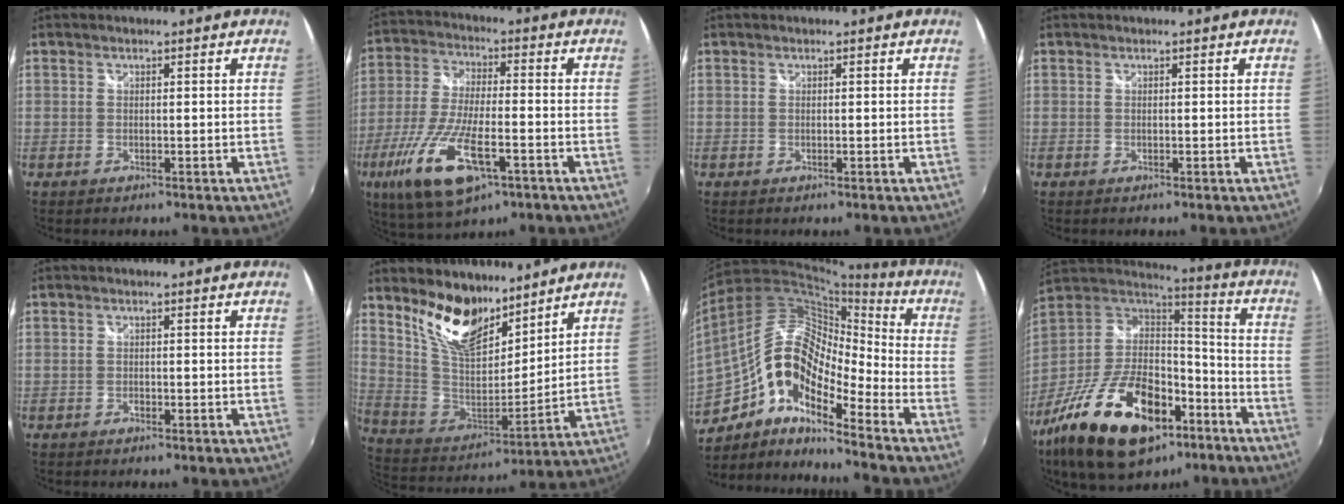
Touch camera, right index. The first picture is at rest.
{"total": 16.7, "force": [-7.8, 5.8, 13.6], "torque": [-0.290, -0.035, -0.144]}
{"total": 0.0}
{"total": 0.0}
{"total": 0.6, "force": [-0.4, 0.4, 0.2], "torque": [-0.004, -0.003, -0.009]}
{"total": 15.3, "force": [11.0, 6.7, 8.2], "torque": [-0.162, -0.005, 0.213]}
{"total": 17.8, "force": [-7.8, 7.8, 13.9], "torque": [-0.243, 0.002, -0.159]}
{"total": 27.8, "force": [-15.0, 14.0, 18.8], "torque": [-0.364, -0.011, -0.243]}